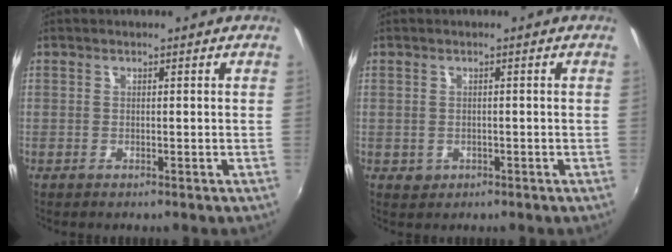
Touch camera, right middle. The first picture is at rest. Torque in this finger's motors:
{"motor_torque": [0.17, -0.11, 0.03, 0.00]}